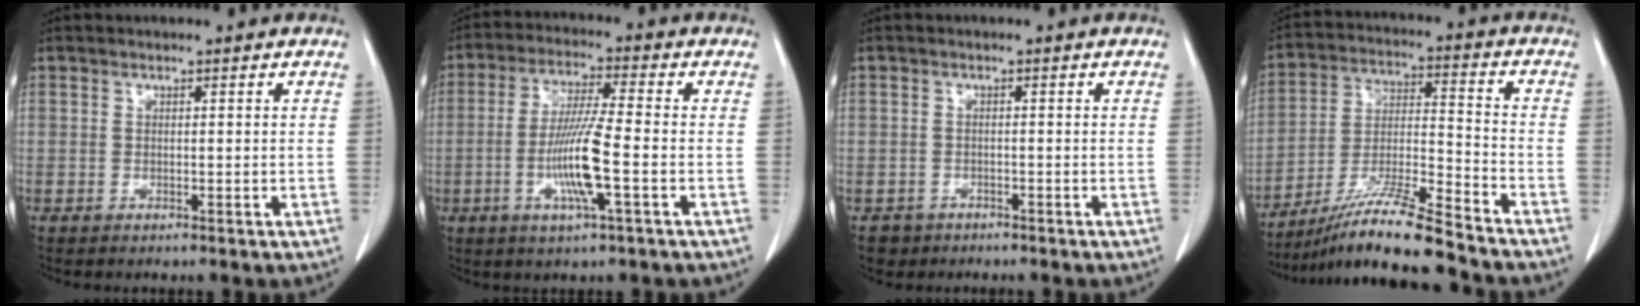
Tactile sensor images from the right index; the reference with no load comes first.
{"total": 9.8, "force": [-2.5, 0.0, 9.4], "torque": [-0.184, -0.010, -0.050]}
{"total": 2.2, "force": [-1.4, 1.7, -0.2], "torque": [-0.003, 0.007, -0.024]}
{"total": 14.0, "force": [-11.9, -0.9, 7.3], "torque": [-0.132, -0.011, -0.216]}